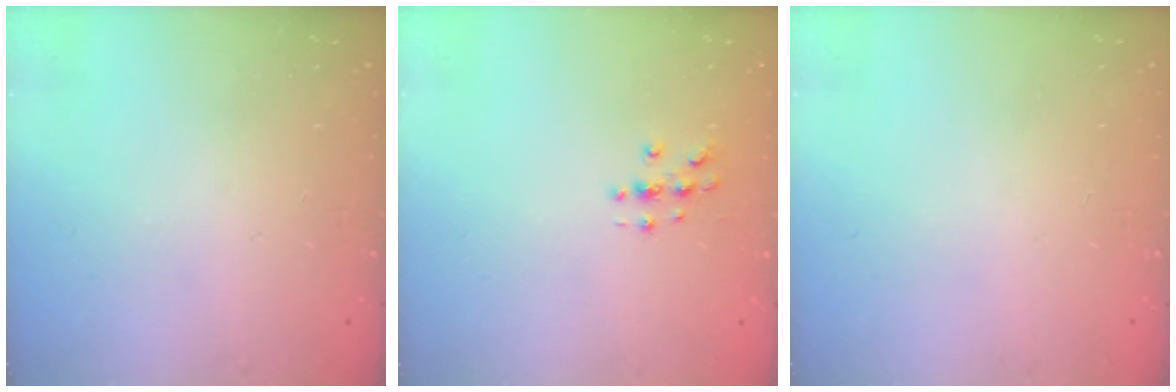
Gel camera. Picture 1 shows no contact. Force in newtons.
{"total": 3.0, "press": 3.0, "slide": 0.3}
{"total": 0.0}